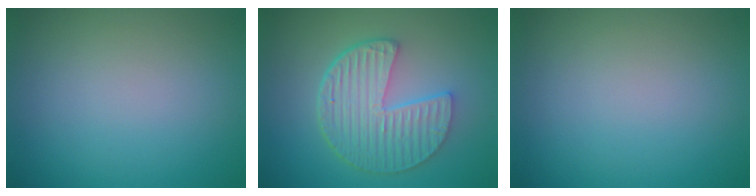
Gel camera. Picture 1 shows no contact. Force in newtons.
{"total": 6.5, "press": 4.8, "slide": 4.4}
{"total": 0.0}